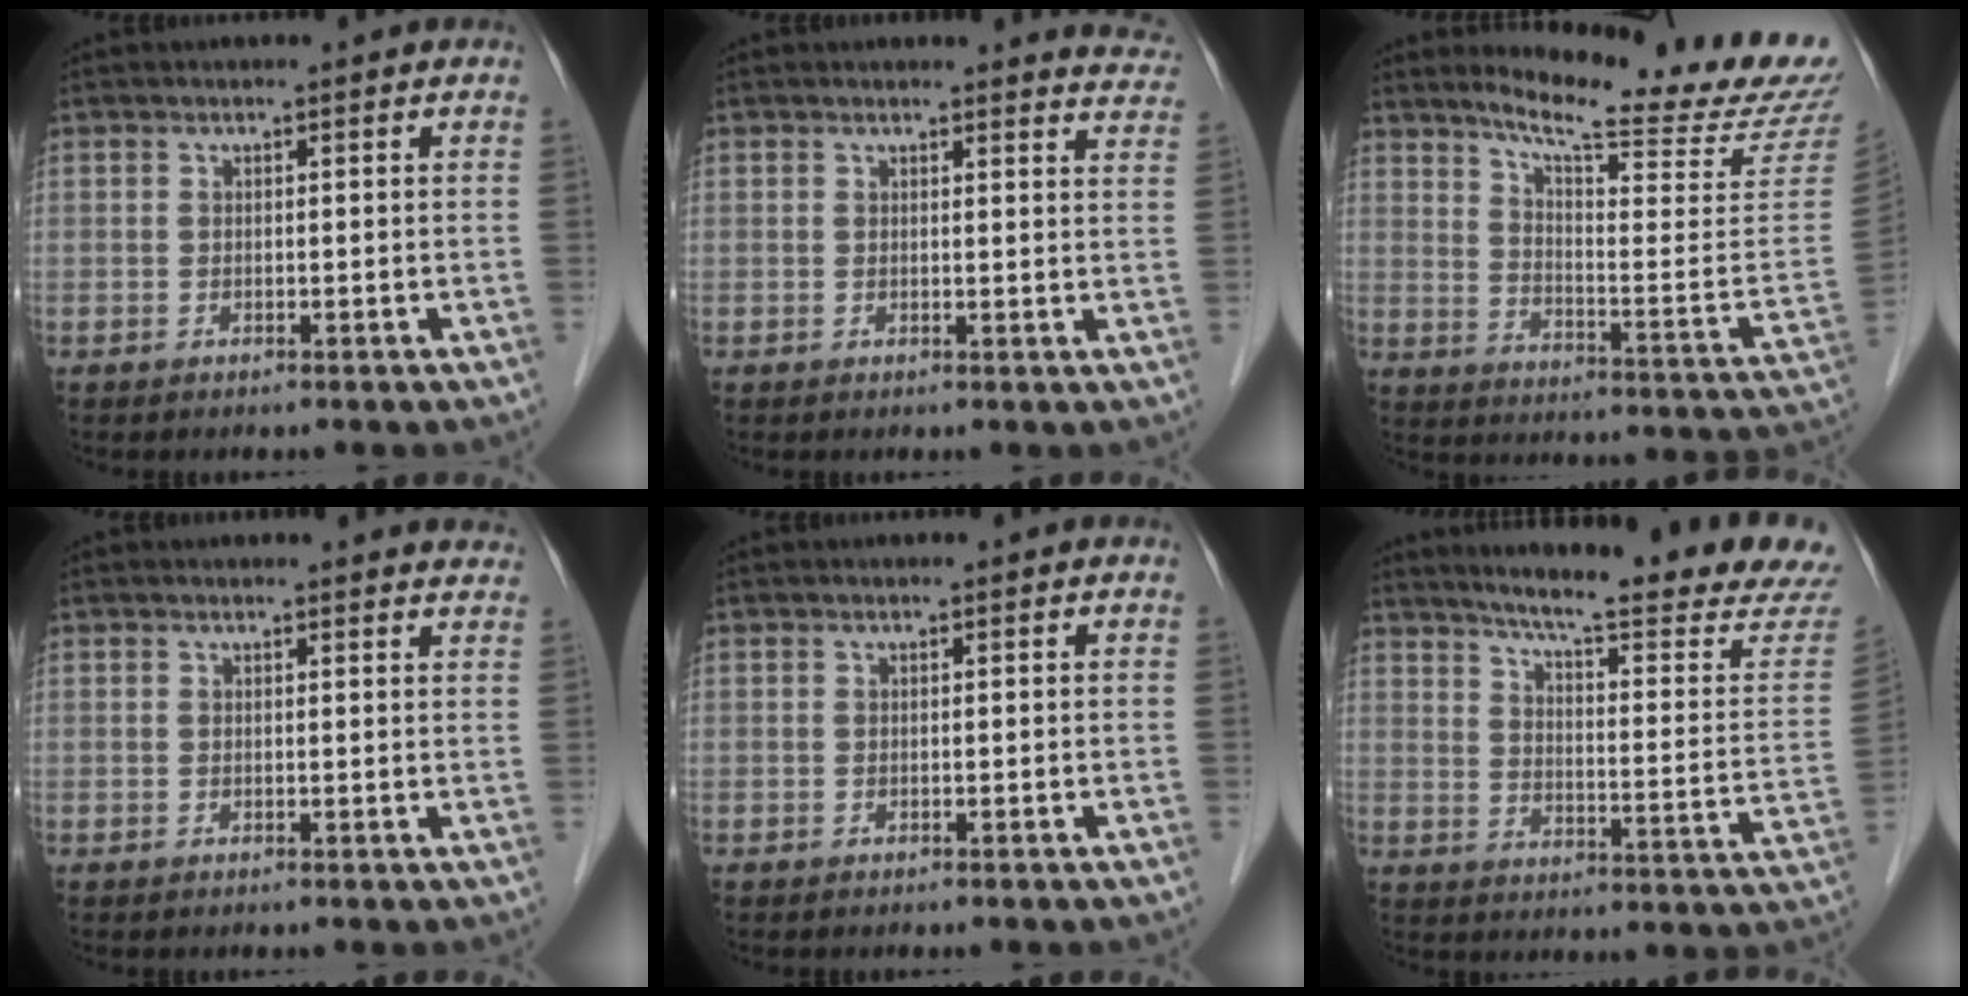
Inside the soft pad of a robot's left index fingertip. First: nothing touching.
{"total": 5.6, "force": [5.5, 0.9, 0.1], "torque": [0.016, -0.032, 0.028]}
{"total": 21.7, "force": [19.5, 0.1, 9.5], "torque": [-0.149, -0.102, 0.250]}
{"total": 4.0, "force": [3.9, 0.8, 0.2], "torque": [0.002, -0.008, 0.022]}
{"total": 0.0}
{"total": 22.4, "force": [20.3, -0.2, 9.5], "torque": [-0.140, -0.086, 0.256]}